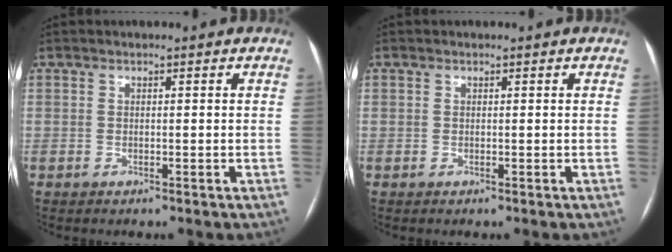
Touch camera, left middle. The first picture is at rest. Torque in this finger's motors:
{"motor_torque": [0.87, -0.52, 0.22, -0.02]}